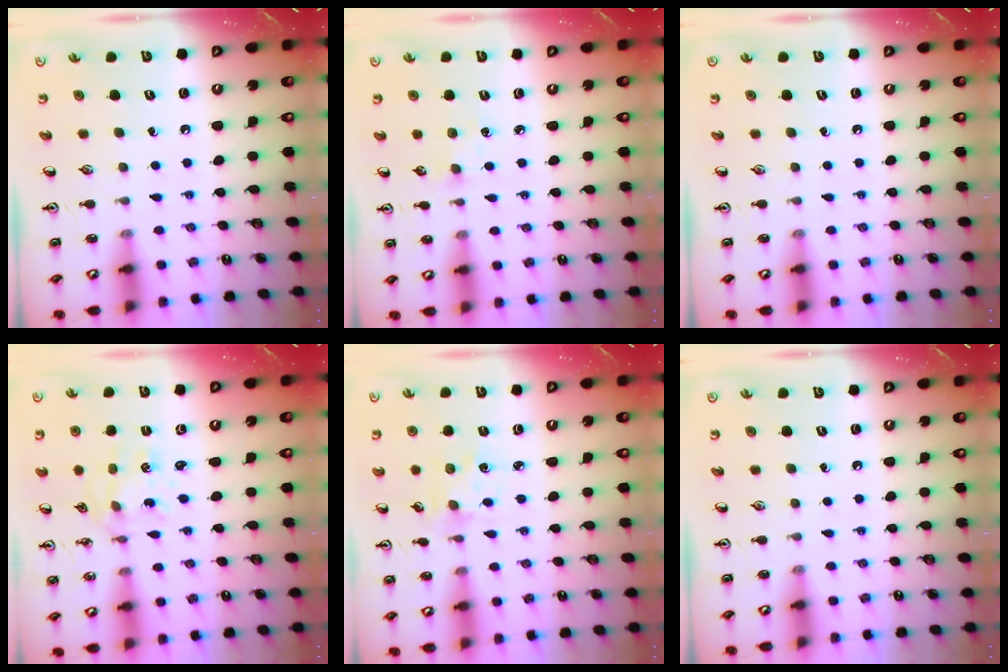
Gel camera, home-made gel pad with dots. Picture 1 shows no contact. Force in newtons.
{"total": 3.0, "press": 2.9, "slide": 0.4}
{"total": 0.0}
{"total": 1.1, "press": 1.1, "slide": 0.1}
{"total": 1.9, "press": 1.8, "slide": 0.3}
{"total": 0.0}